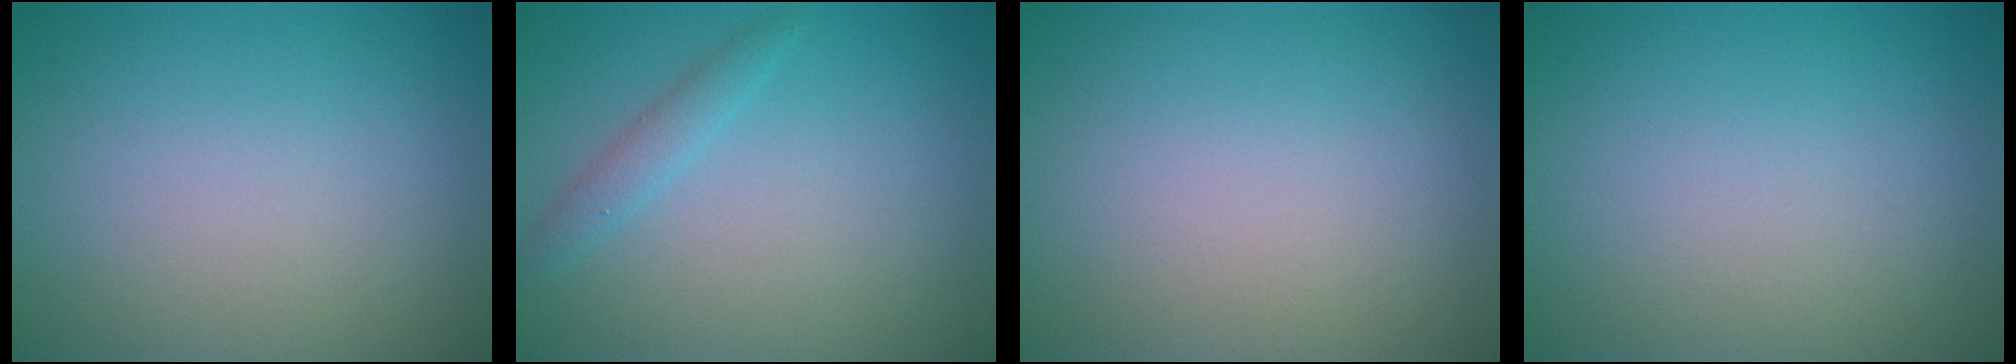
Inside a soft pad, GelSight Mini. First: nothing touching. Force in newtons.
{"total": 1.5, "press": 1.5, "slide": 0.1}
{"total": 0.0}
{"total": 0.0}